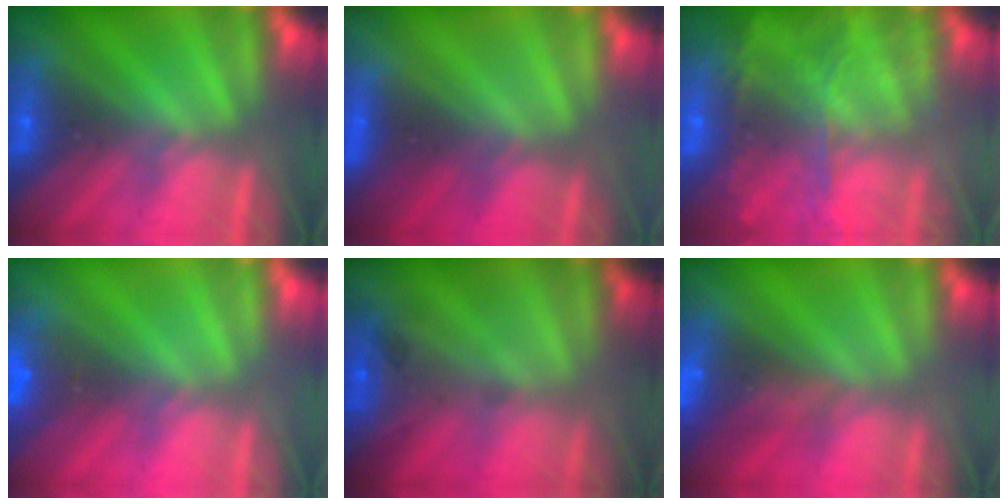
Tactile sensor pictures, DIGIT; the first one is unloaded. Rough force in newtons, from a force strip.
{"total": 4.8}
{"total": 9.6}
{"total": 3.4}
{"total": 2.2}
{"total": 7.8}